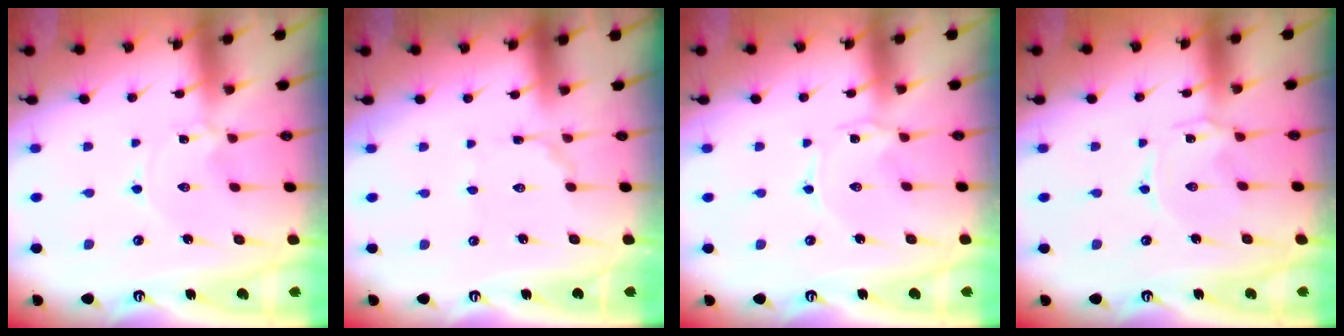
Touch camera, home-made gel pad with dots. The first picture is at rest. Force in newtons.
{"total": 2.6, "press": 2.6, "slide": 0.2}
{"total": 1.0, "press": 1.0, "slide": 0.2}
{"total": 1.4, "press": 1.4, "slide": 0.3}